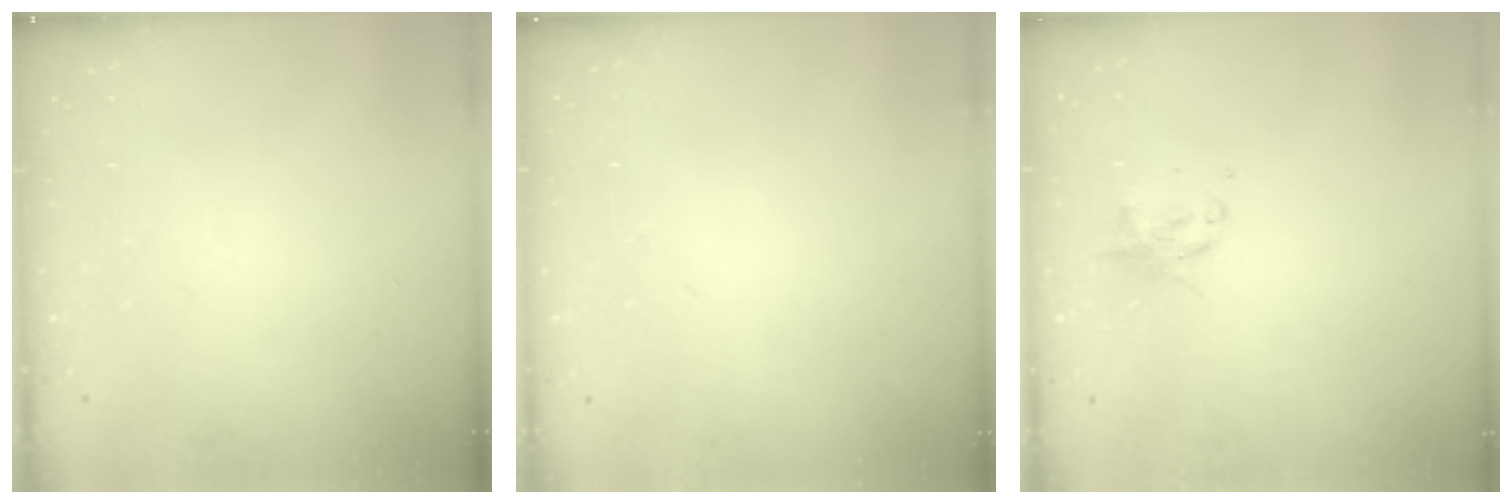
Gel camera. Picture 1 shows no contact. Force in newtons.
{"total": 1.8, "press": 1.8, "slide": 0.2}
{"total": 2.8, "press": 2.7, "slide": 0.6}